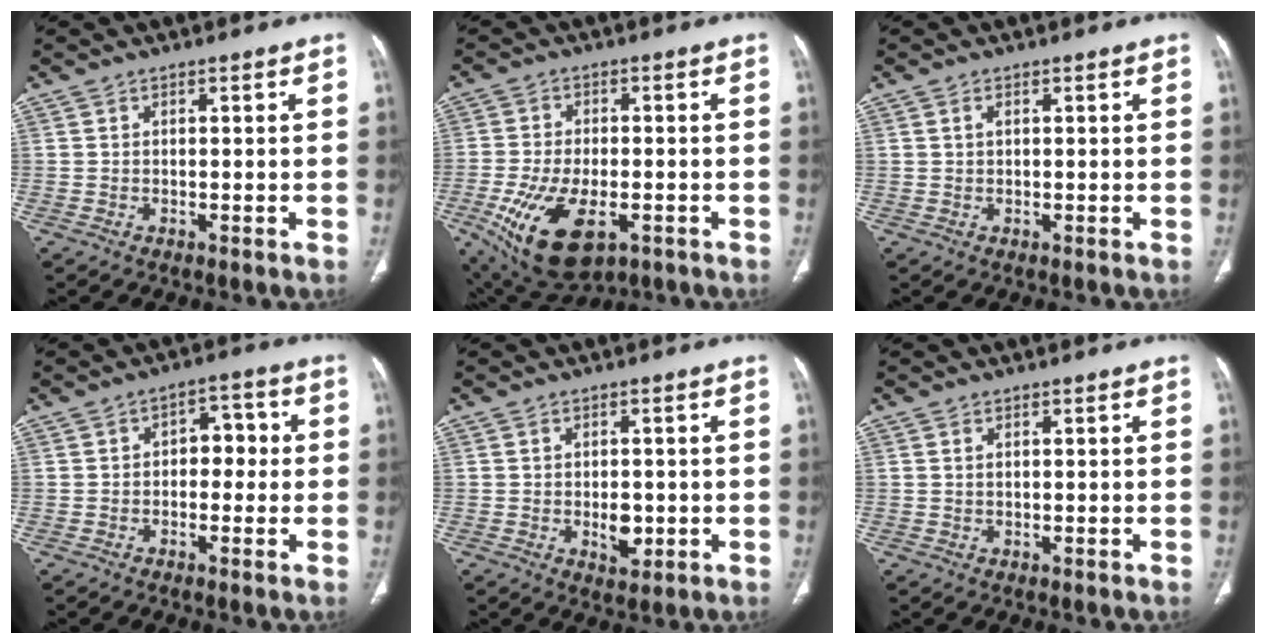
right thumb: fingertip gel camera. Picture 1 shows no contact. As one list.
[{"total": 15.6, "force": [-6.1, 7.8, 12.0], "torque": [-0.233, 0.002, -0.089]}, {"total": 1.0, "force": [0.4, 0.6, 0.7], "torque": [-0.016, 0.003, 0.008]}, {"total": 5.7, "force": [0.0, 3.8, 4.2], "torque": [-0.029, 0.022, -0.008]}, {"total": 4.2, "force": [-0.6, 2.6, 3.2], "torque": [-0.037, -0.002, -0.003]}, {"total": 0.7, "force": [0.3, 0.3, 0.6], "torque": [-0.015, 0.004, 0.007]}]